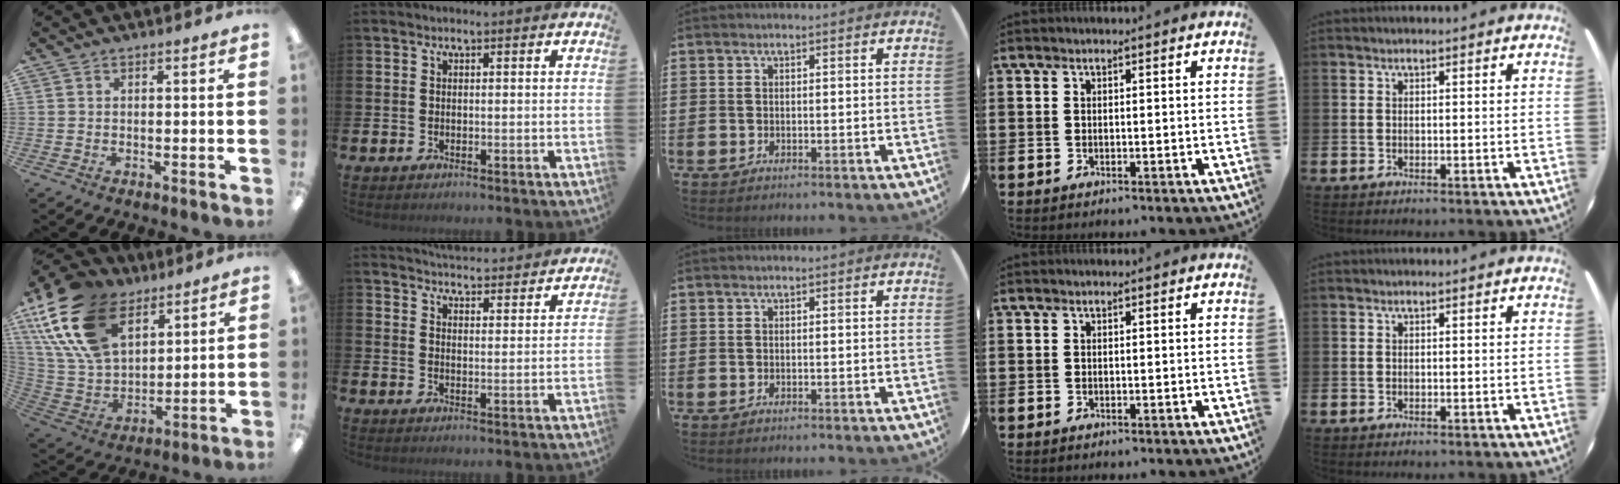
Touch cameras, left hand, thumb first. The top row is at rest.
{"thumb": {"total": 22.3, "force": [12.0, 13.4, 13.1], "torque": [-0.306, -0.044, 0.221]}, "index": {"total": 5.0, "force": [5.0, 0.3, 0.0], "torque": [-0.003, -0.043, 0.088]}}